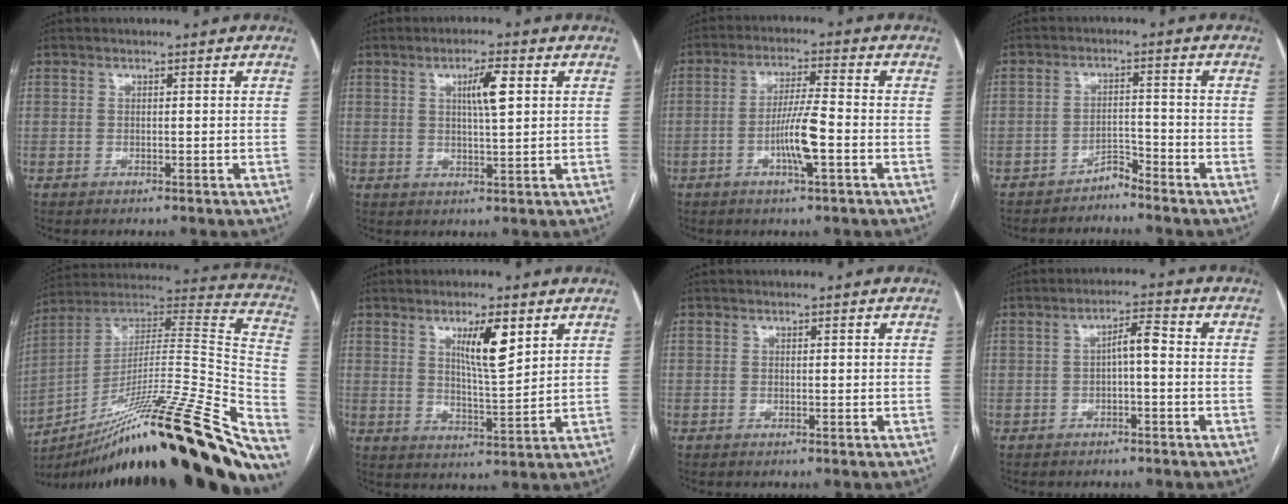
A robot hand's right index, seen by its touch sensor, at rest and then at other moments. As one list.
[{"total": 5.0, "force": [1.7, 0.6, 4.7], "torque": [-0.081, 0.003, 0.029]}, {"total": 6.9, "force": [-2.1, 0.1, 6.5], "torque": [-0.128, -0.001, -0.038]}, {"total": 2.5, "force": [-2.5, 0.3, 0.1], "torque": [0.007, -0.005, -0.043]}, {"total": 37.4, "force": [-26.6, 1.5, 26.2], "torque": [-0.297, -0.012, -0.410]}, {"total": 7.5, "force": [3.7, 1.1, 6.4], "torque": [-0.111, -0.008, 0.063]}, {"total": 0.0}, {"total": 3.4, "force": [-0.3, 0.8, 3.3], "torque": [-0.055, 0.015, -0.004]}]